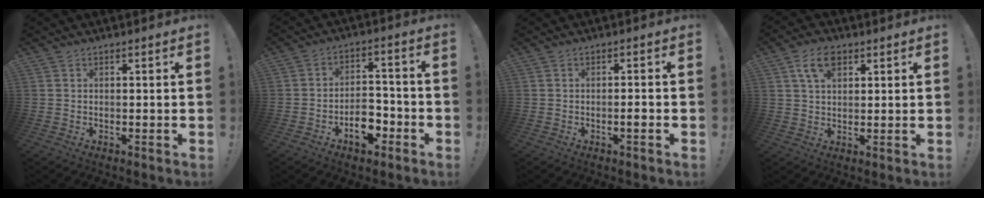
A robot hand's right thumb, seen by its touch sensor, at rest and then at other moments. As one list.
[{"total": 9.4, "force": [-4.5, 5.9, 5.7], "torque": [-0.074, 0.034, -0.077]}, {"total": 2.4, "force": [-1.1, -0.1, 2.1], "torque": [-0.031, -0.001, -0.021]}, {"total": 6.4, "force": [3.2, 3.5, 4.3], "torque": [-0.076, -0.003, 0.059]}]